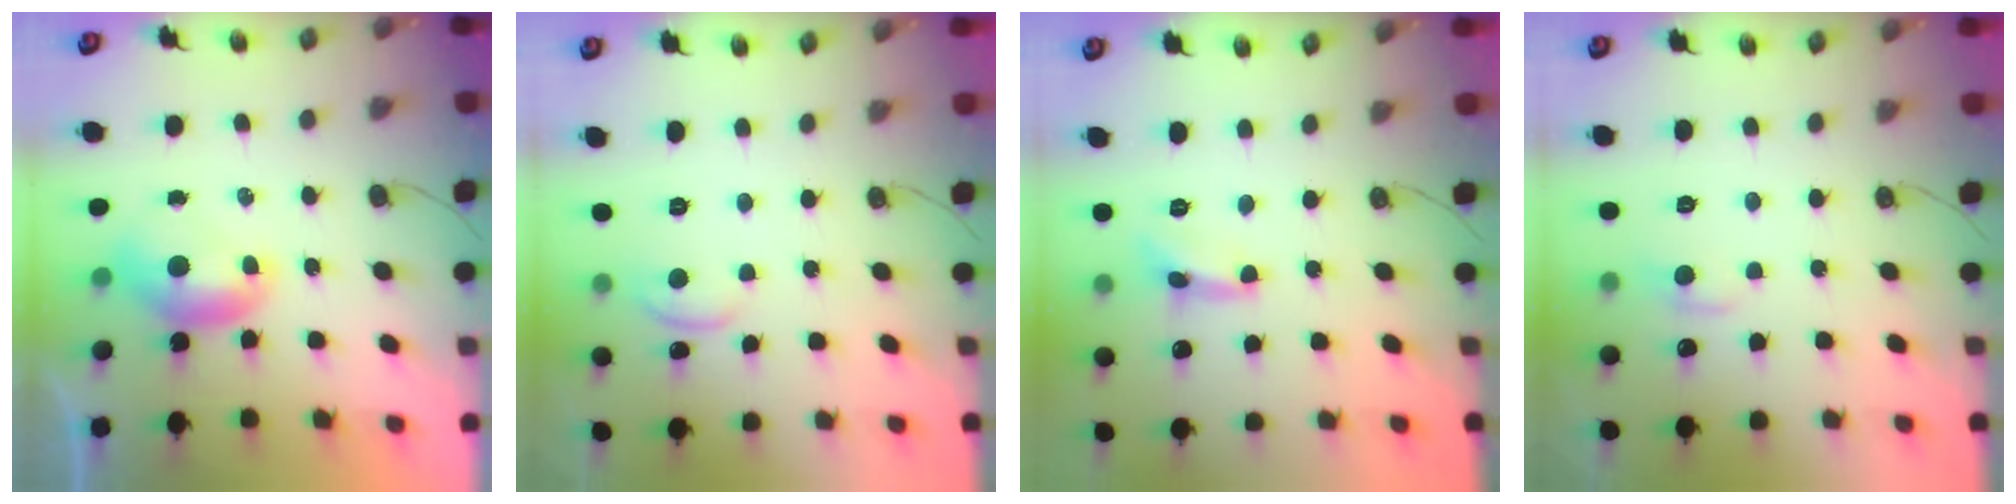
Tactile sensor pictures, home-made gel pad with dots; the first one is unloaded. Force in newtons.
{"total": 0.9, "press": 0.6, "slide": 0.6}
{"total": 1.1, "press": 1.0, "slide": 0.4}
{"total": 1.0, "press": 0.5, "slide": 0.9}